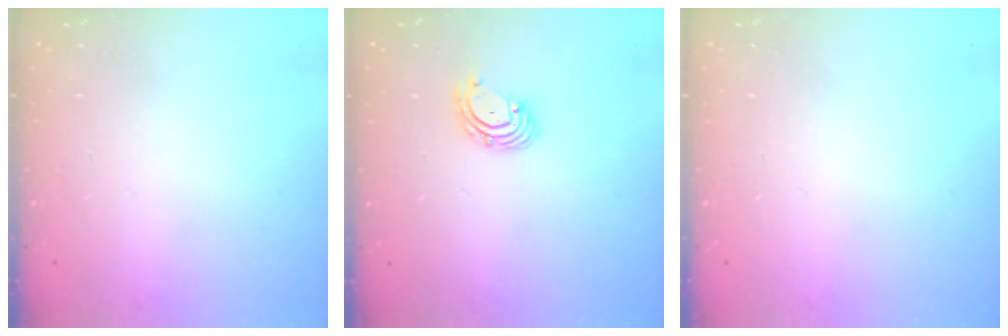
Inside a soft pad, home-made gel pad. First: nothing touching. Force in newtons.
{"total": 3.3, "press": 3.3, "slide": 0.5}
{"total": 0.0}